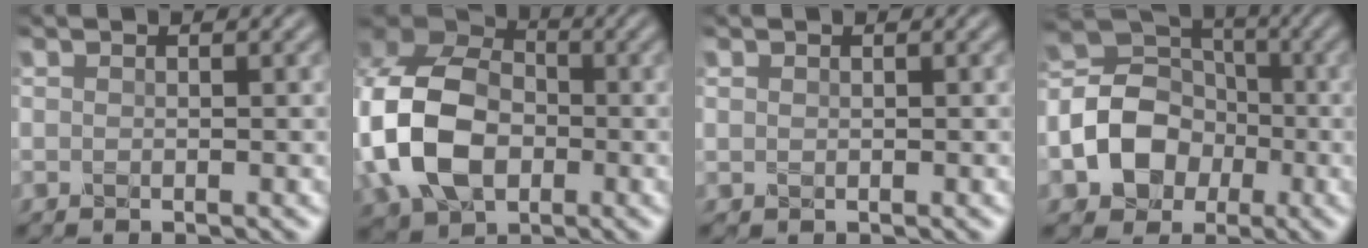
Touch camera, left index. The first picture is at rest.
{"total": 12.3, "force": [-1.9, 9.0, 8.3], "torque": [-0.217, -0.012, -0.041]}
{"total": 0.8, "force": [0.4, 0.6, 0.1], "torque": [0.003, 0.004, 0.001]}
{"total": 7.8, "force": [-2.1, 6.5, 3.9], "torque": [-0.066, 0.000, -0.057]}